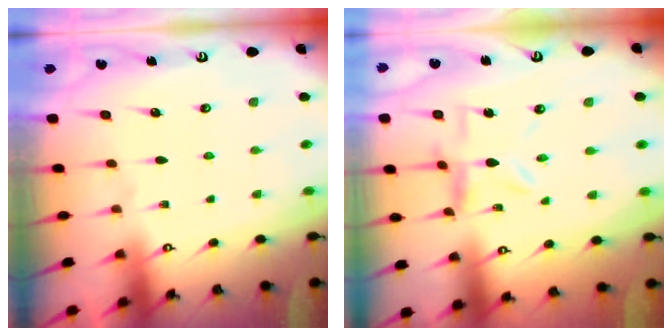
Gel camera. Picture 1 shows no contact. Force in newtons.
{"total": 6.9, "press": 6.9, "slide": 0.5}